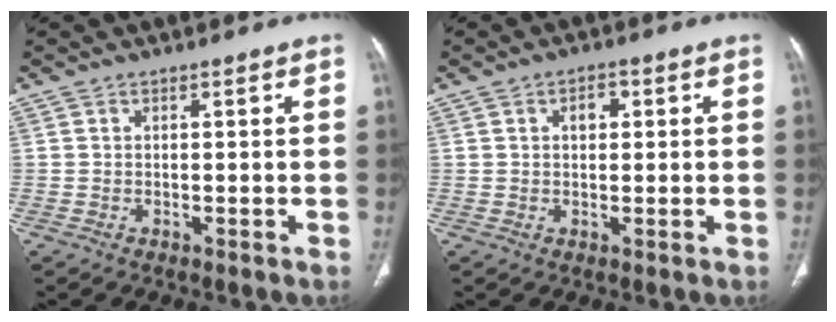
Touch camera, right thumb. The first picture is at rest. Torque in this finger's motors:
{"motor_torque": [-0.18, 0.09, -0.17, -0.10, 0.01]}